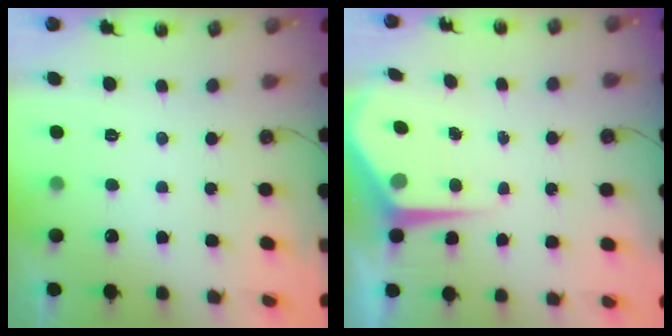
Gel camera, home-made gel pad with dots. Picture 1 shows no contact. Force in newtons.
{"total": 5.9, "press": 5.9, "slide": 0.4}